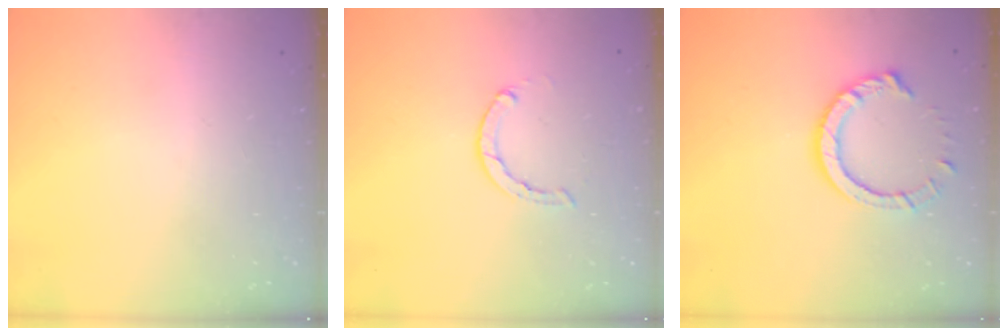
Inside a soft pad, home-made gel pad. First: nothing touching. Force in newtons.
{"total": 1.5, "press": 1.5, "slide": 0.2}
{"total": 9.5, "press": 9.5, "slide": 1.1}